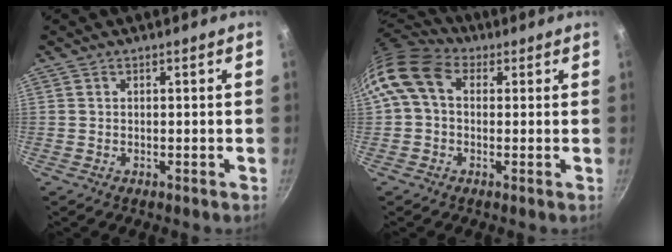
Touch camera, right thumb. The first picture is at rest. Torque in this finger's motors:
{"motor_torque": [0.86, 1.15, 0.66, -0.62, 0.26]}